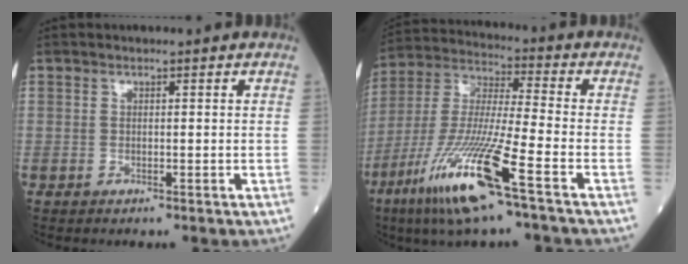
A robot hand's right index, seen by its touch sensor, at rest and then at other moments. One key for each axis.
{"total": 16.3, "fx": -8.5, "fy": -0.1, "fz": 13.9, "tx": -0.302, "ty": -0.037, "tz": -0.165}